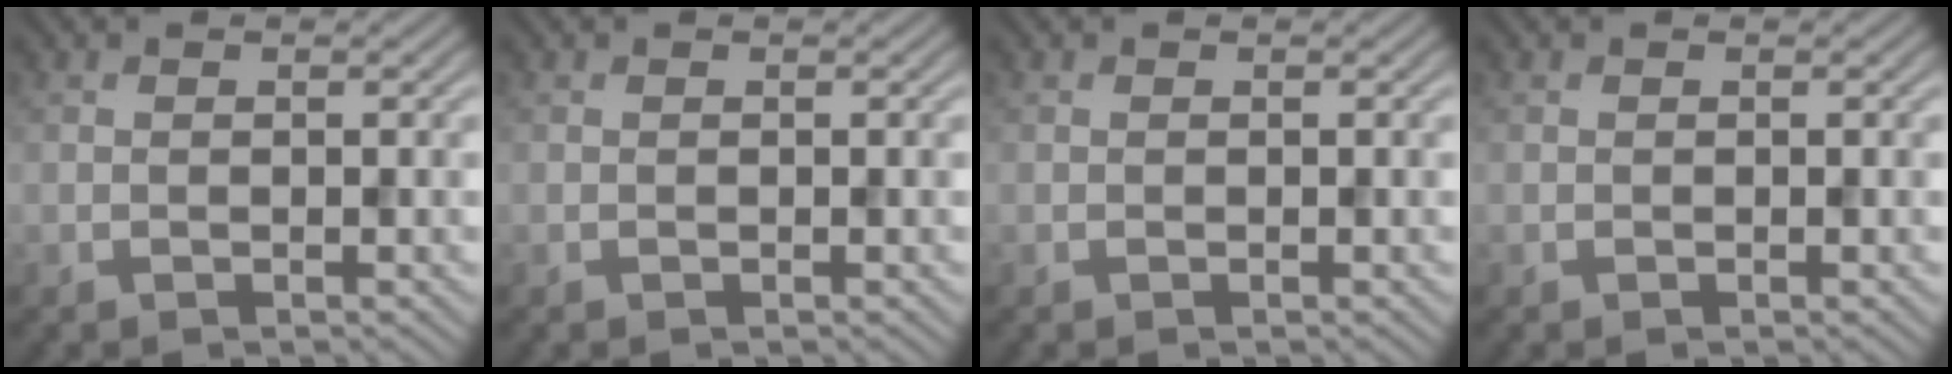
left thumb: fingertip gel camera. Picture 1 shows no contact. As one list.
[{"total": 0.0}, {"total": 0.0}, {"total": 0.0}]